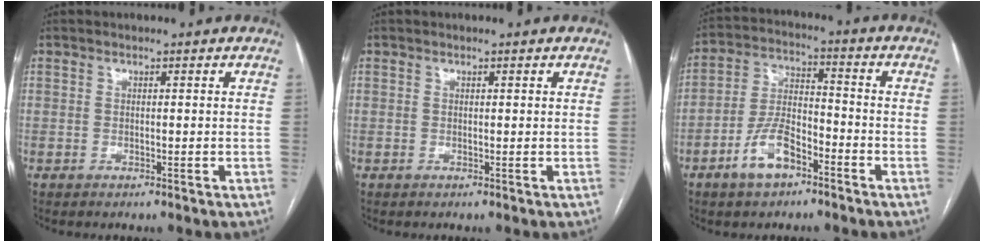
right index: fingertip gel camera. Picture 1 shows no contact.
{"total": 0.0}
{"total": 8.8, "force": [-5.0, 3.9, 6.1], "torque": [-0.129, 0.012, -0.095]}